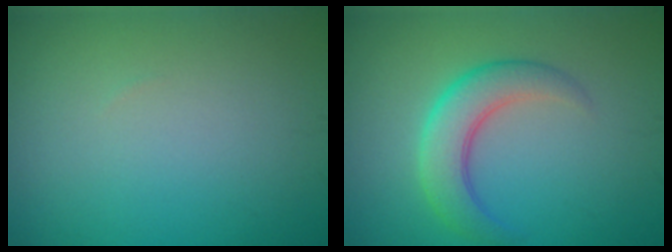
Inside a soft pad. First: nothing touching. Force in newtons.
{"total": 4.4, "press": 4.4, "slide": 0.1}